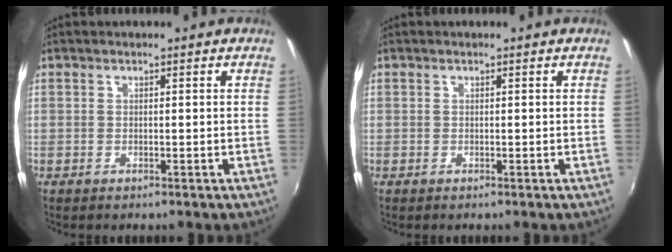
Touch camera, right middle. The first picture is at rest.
{"total": 0.0}